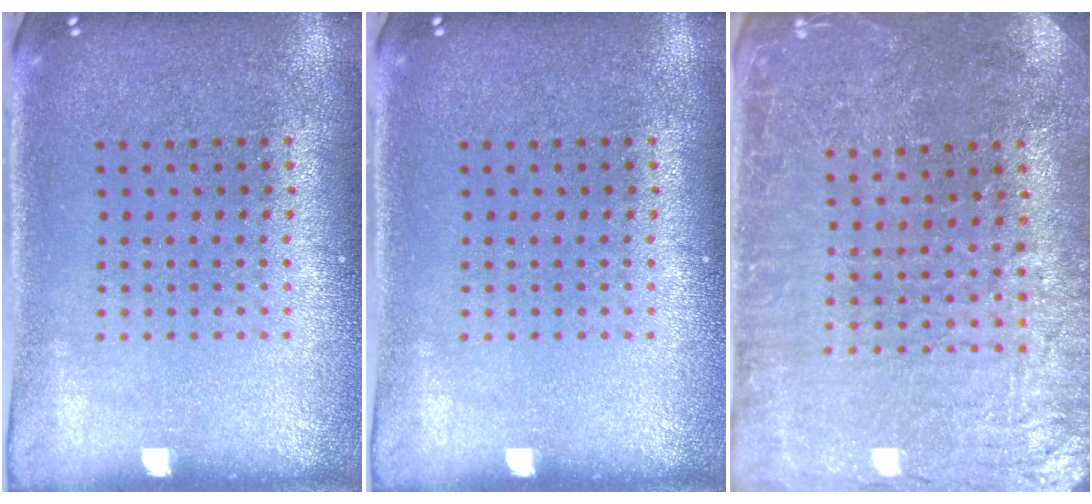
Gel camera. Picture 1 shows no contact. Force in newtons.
{"total": 0.0}
{"total": 2.0, "press": 2.0, "slide": 0.3}